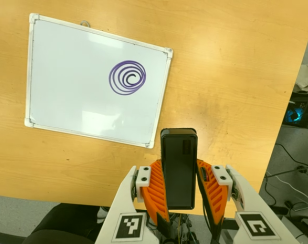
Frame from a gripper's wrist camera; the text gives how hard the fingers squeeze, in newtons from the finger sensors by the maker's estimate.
{"total": 4.9, "left": 3.8, "right": 6.0}